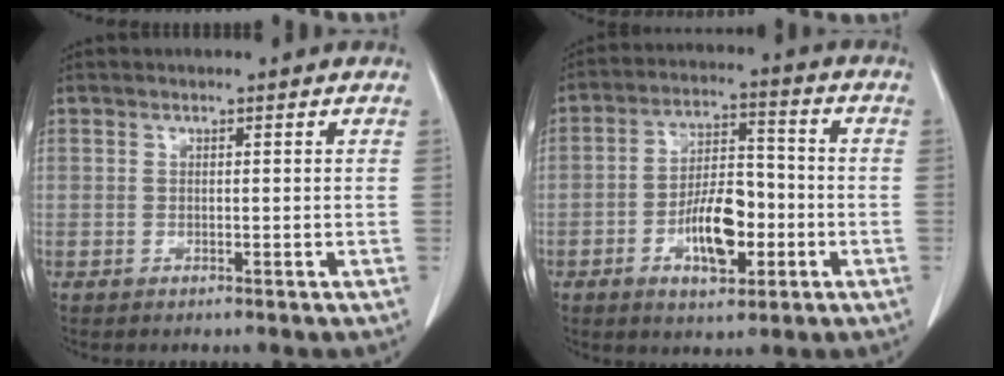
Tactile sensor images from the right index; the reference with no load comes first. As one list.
[{"total": 10.0, "force": [-3.2, 4.2, 8.5], "torque": [-0.155, 0.012, -0.052]}]